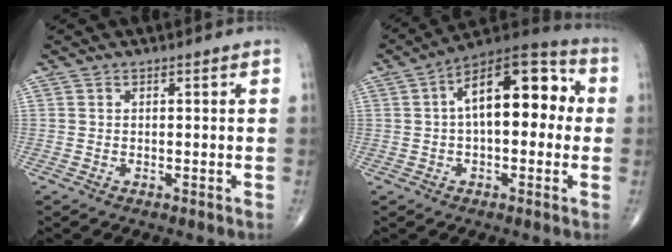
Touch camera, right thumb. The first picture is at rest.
{"total": 16.8, "force": [2.3, 8.2, 14.5], "torque": [-0.196, 0.044, 0.024]}